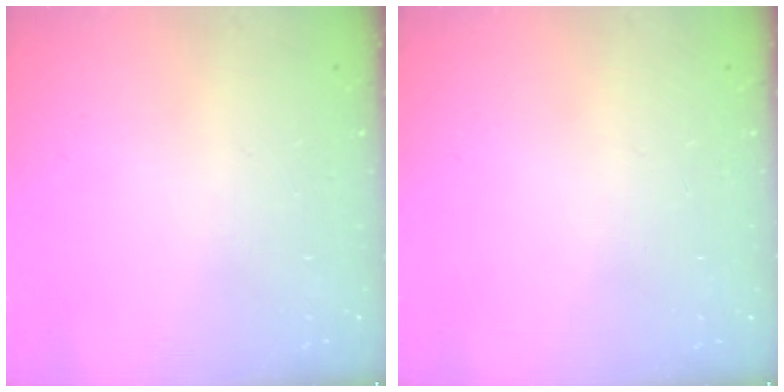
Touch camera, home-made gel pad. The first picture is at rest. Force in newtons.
{"total": 0.0}